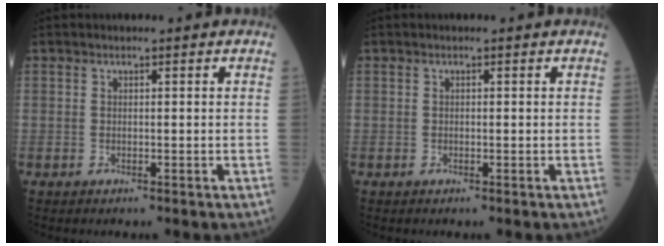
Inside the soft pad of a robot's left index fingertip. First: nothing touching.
{"total": 0.0}